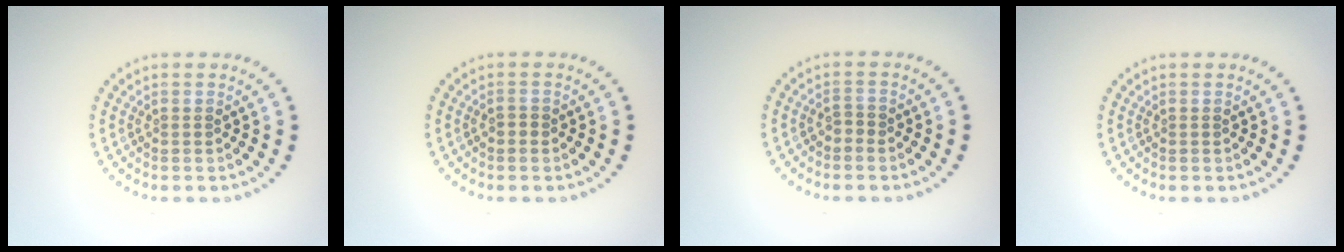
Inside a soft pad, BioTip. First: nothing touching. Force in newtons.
{"total": 0.9, "press": 0.8, "slide": 0.2}
{"total": 1.0, "press": 0.8, "slide": 0.5}
{"total": 0.0}